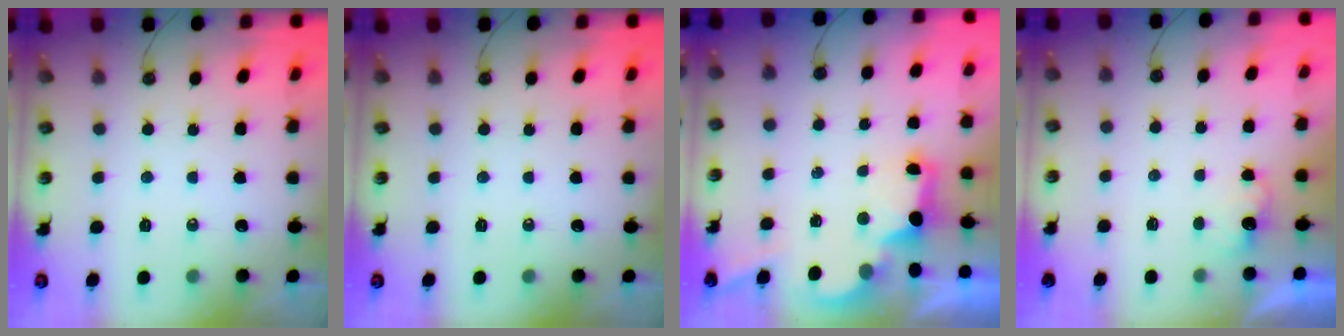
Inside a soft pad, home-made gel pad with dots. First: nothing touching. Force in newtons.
{"total": 0.0}
{"total": 2.7, "press": 2.6, "slide": 0.9}
{"total": 2.2, "press": 2.1, "slide": 0.8}